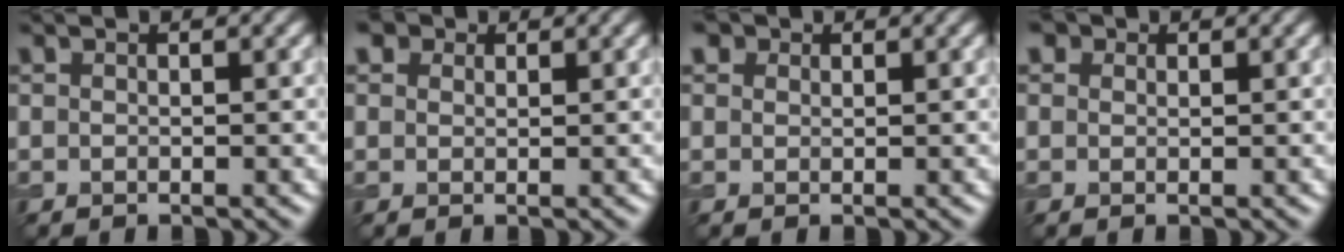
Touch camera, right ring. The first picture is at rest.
{"total": 3.3, "force": [2.2, 2.1, 1.4], "torque": [-0.036, 0.007, 0.020]}
{"total": 2.0, "force": [1.3, 1.3, 0.7], "torque": [-0.013, 0.002, 0.006]}
{"total": 2.1, "force": [1.3, 1.4, 0.8], "torque": [-0.014, 0.007, -0.002]}